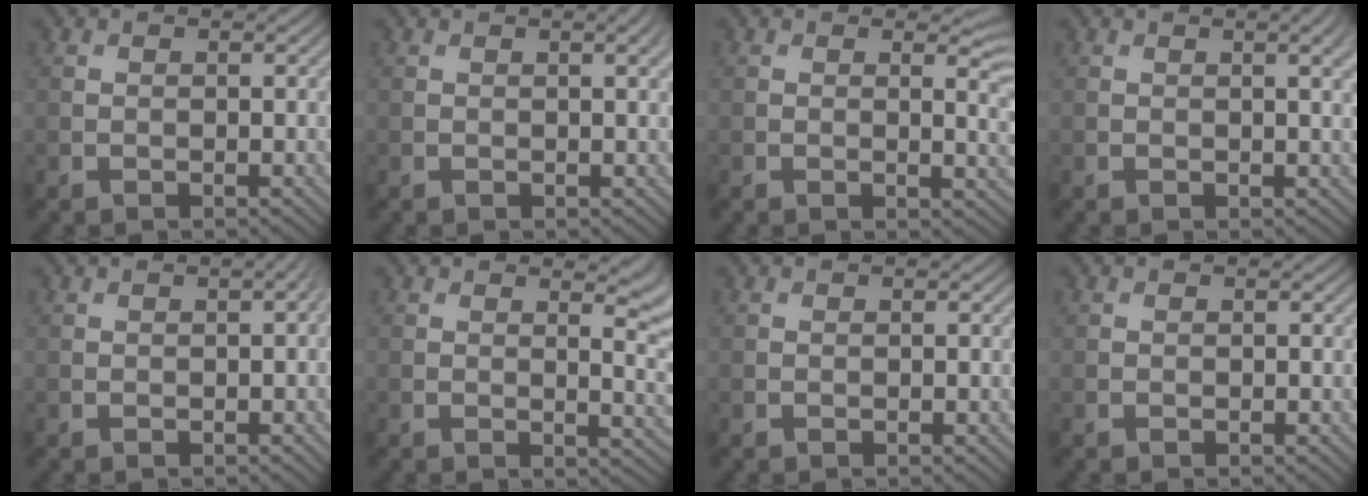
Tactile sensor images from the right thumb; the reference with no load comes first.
{"total": 2.4, "force": [1.0, 0.5, 2.1], "torque": [-0.025, 0.003, 0.013]}
{"total": 3.4, "force": [1.2, 1.1, 3.0], "torque": [-0.041, -0.005, 0.019]}
{"total": 3.1, "force": [1.1, 0.7, 2.8], "torque": [-0.035, 0.003, 0.016]}
{"total": 1.5, "force": [0.3, 0.3, 1.5], "torque": [-0.019, 0.007, 0.004]}
{"total": 5.5, "force": [2.3, 1.9, 4.6], "torque": [-0.053, 0.000, 0.038]}
{"total": 0.0}
{"total": 0.0}